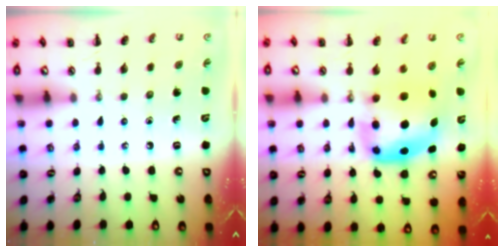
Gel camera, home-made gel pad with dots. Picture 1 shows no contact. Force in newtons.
{"total": 6.9, "press": 6.7, "slide": 1.6}